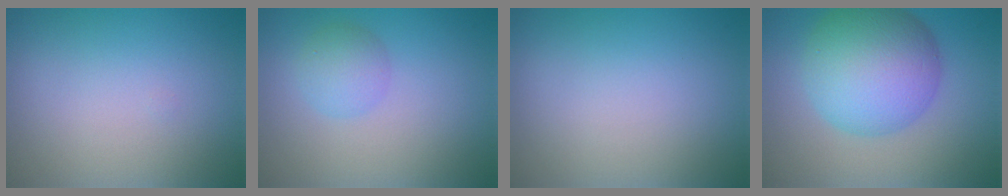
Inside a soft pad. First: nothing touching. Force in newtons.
{"total": 2.2, "press": 2.2, "slide": 0.1}
{"total": 0.0}
{"total": 9.4, "press": 9.4, "slide": 0.1}